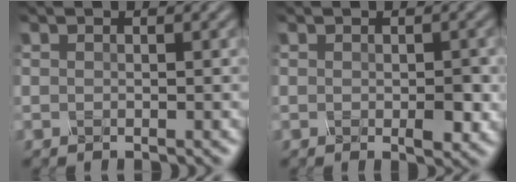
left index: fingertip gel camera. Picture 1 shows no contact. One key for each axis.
{"total": 2.2, "fx": -0.5, "fy": 0.9, "fz": 1.9, "tx": -0.033, "ty": -0.005, "tz": -0.002}